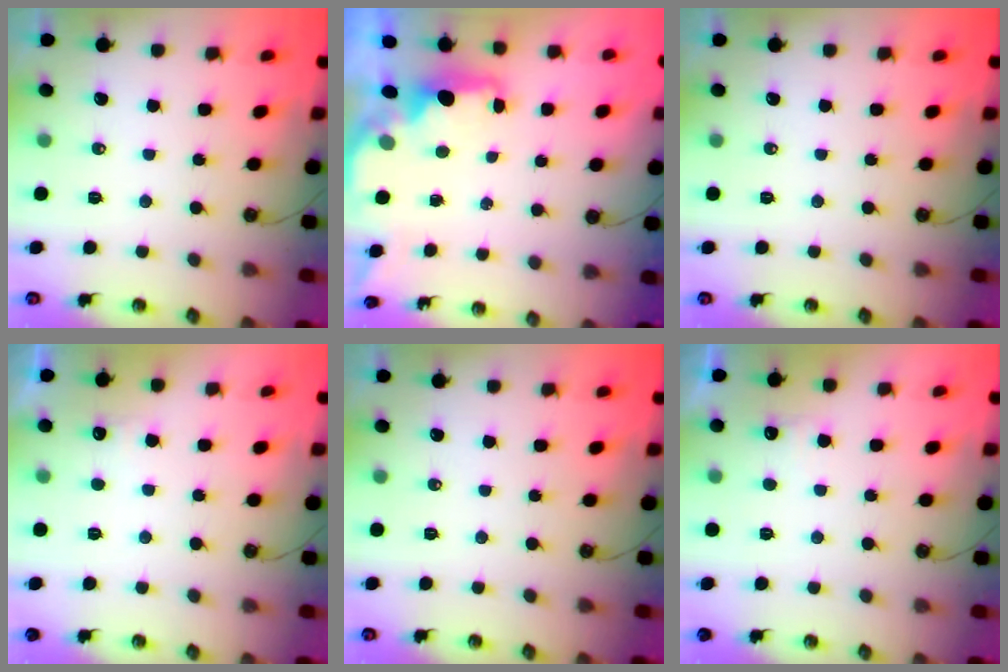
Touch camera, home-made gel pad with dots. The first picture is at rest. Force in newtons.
{"total": 2.0, "press": 2.0, "slide": 0.6}
{"total": 0.0}
{"total": 4.6, "press": 4.5, "slide": 1.1}
{"total": 0.0}
{"total": 5.9, "press": 5.7, "slide": 1.4}